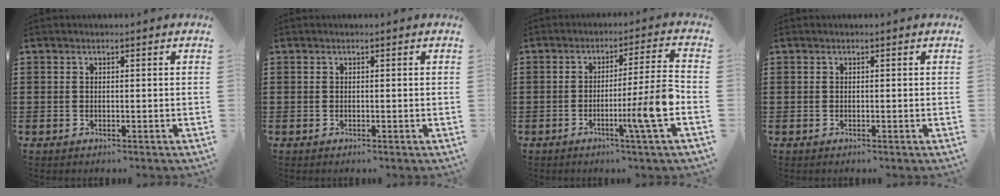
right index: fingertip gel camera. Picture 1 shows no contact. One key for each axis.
{"total": 0.0}
{"total": 9.8, "fx": -2.8, "fy": -0.4, "fz": 9.4, "tx": -0.141, "ty": -0.013, "tz": -0.055}
{"total": 0.0}